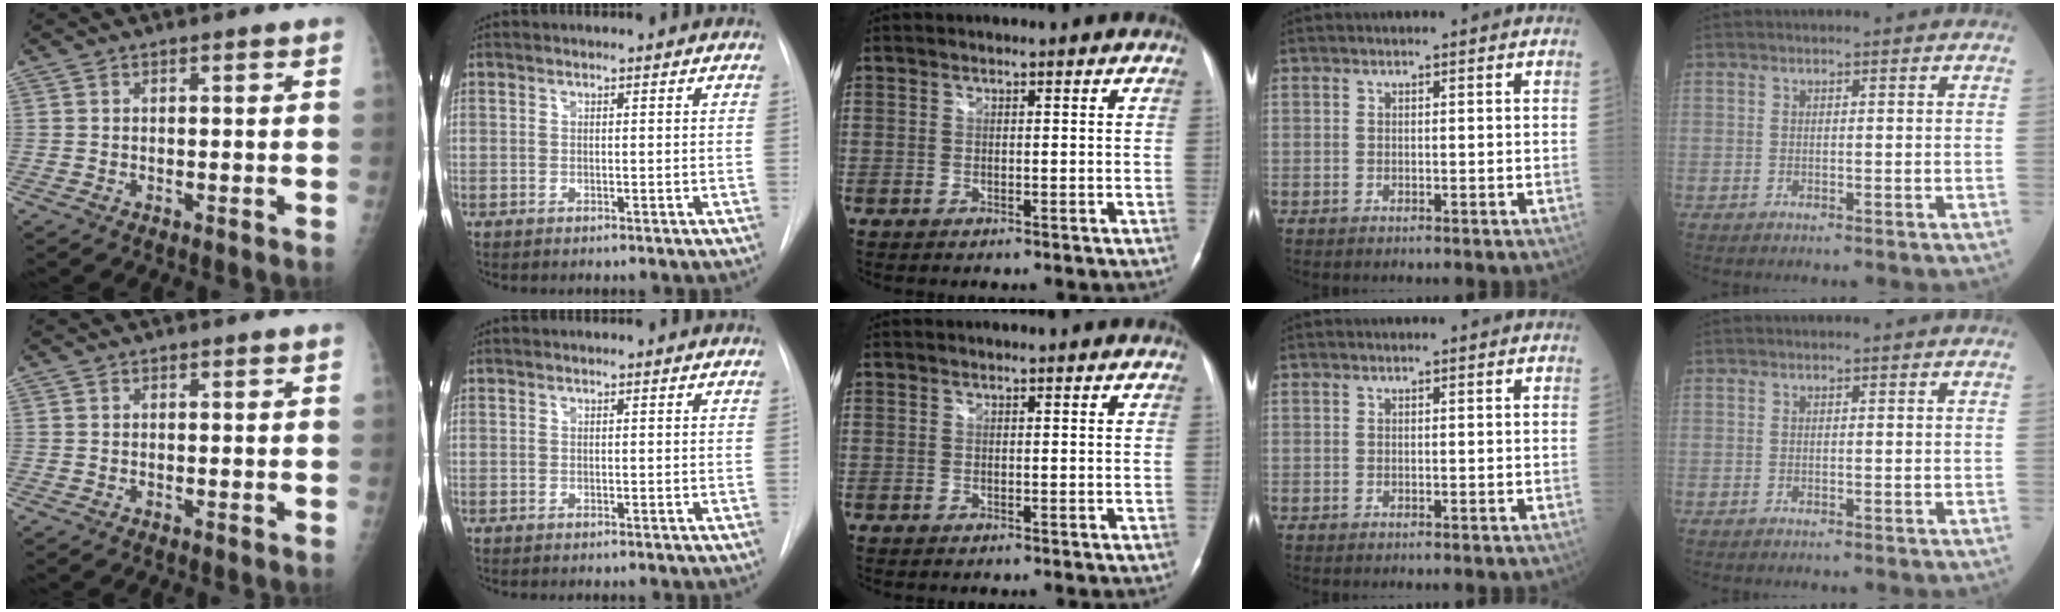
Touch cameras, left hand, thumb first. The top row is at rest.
{}